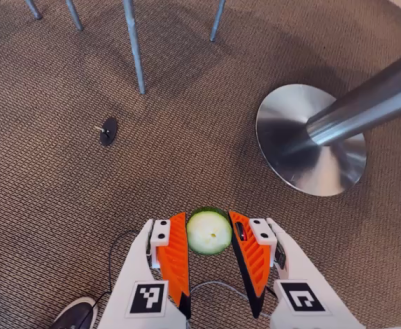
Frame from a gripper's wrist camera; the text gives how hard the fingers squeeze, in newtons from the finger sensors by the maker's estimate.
{"total": 7.4, "left": 7.5, "right": 7.3}